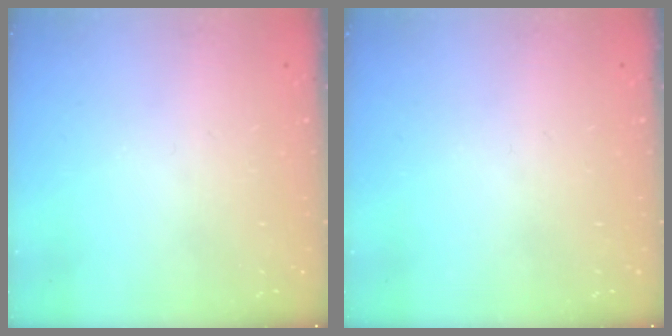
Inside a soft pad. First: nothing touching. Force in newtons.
{"total": 0.0}